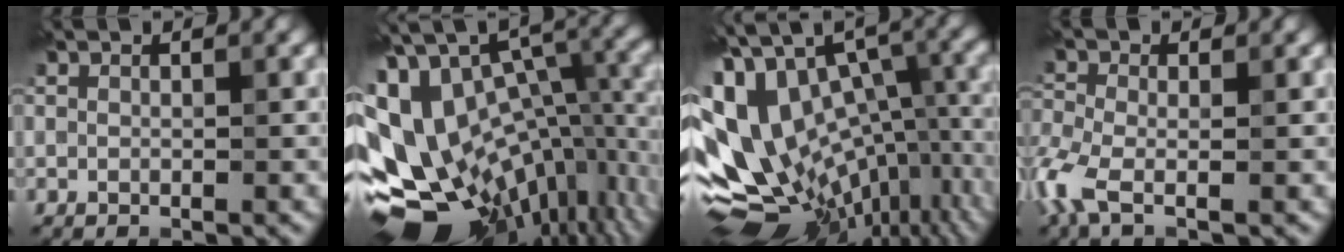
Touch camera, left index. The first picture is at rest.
{"total": 16.8, "force": [-4.2, 10.7, 12.3], "torque": [-0.204, 0.023, -0.046]}
{"total": 15.3, "force": [-0.8, 9.4, 12.1], "torque": [-0.207, 0.012, 0.019]}
{"total": 4.1, "force": [-1.8, 1.7, 3.3], "torque": [-0.089, -0.005, -0.051]}